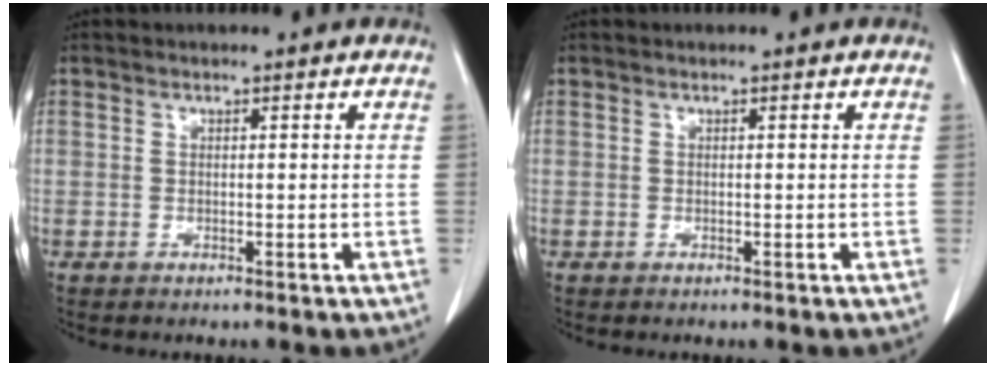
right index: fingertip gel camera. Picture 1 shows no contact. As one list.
[{"total": 0.0}]